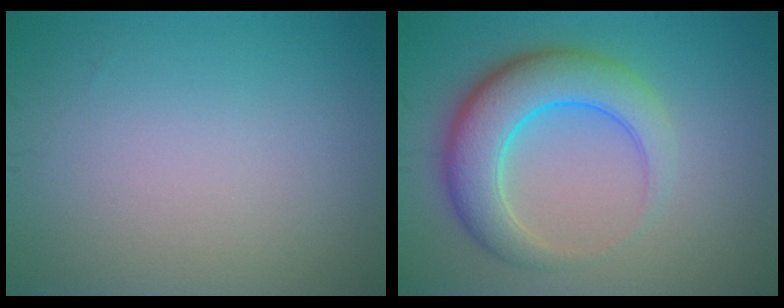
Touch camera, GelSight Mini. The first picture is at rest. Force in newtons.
{"total": 6.8, "press": 6.8, "slide": 0.2}